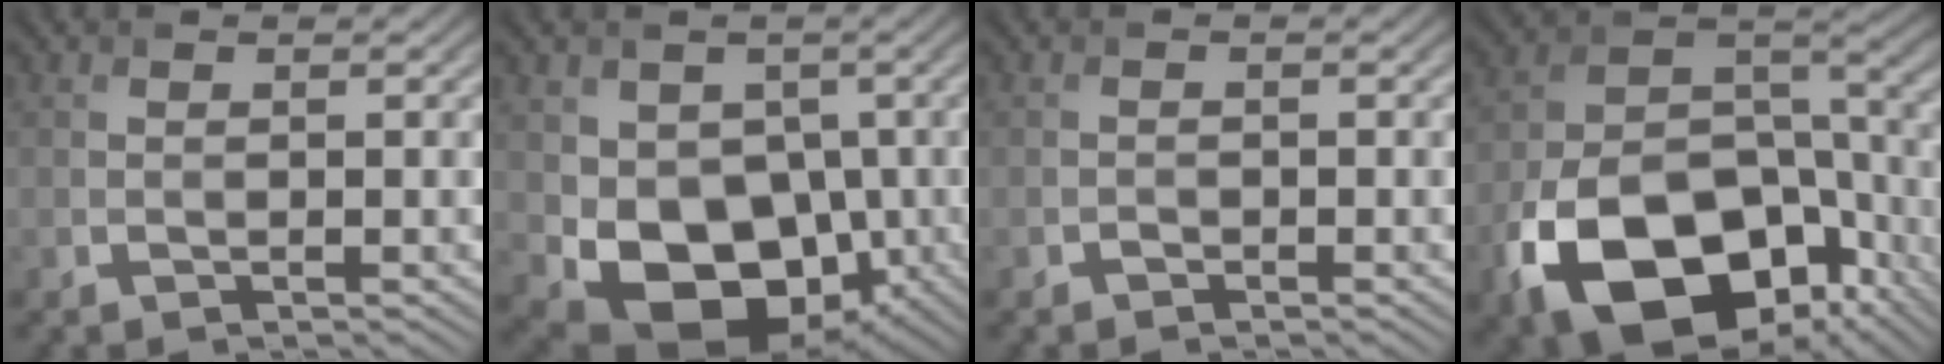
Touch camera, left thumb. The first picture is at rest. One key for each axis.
{"total": 10.8, "fx": -1.8, "fy": 8.1, "fz": 6.9, "tx": -0.124, "ty": -0.028, "tz": -0.035}
{"total": 0.6, "fx": -0.5, "fy": 0.3, "fz": 0.2, "tx": -0.001, "ty": -0.002, "tz": -0.009}
{"total": 18.6, "fx": -8.9, "fy": 11.8, "fz": 11.3, "tx": -0.224, "ty": -0.049, "tz": -0.140}